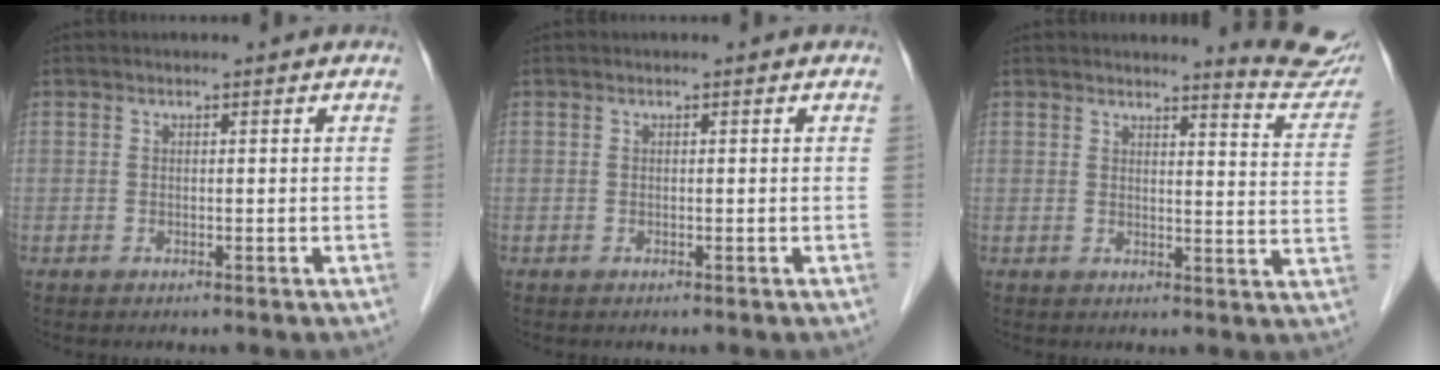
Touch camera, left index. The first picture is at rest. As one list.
[{"total": 0.0}, {"total": 8.8, "force": [8.7, -0.1, 1.5], "torque": [-0.007, -0.067, 0.079]}]